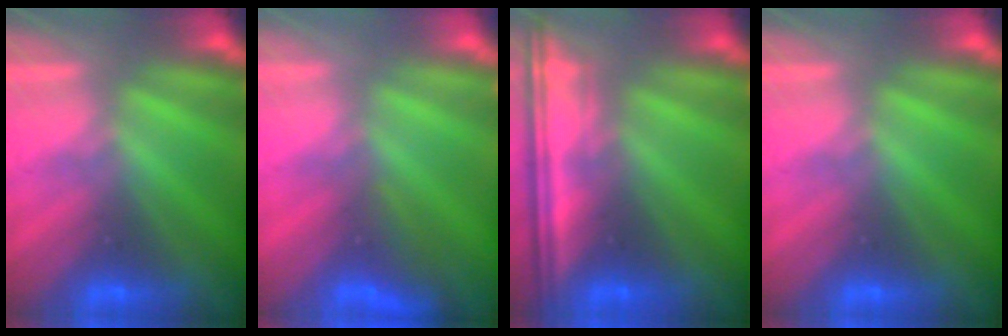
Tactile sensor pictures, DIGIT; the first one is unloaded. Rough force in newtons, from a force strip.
{"total": 3.8}
{"total": 7.8}
{"total": 0.0}